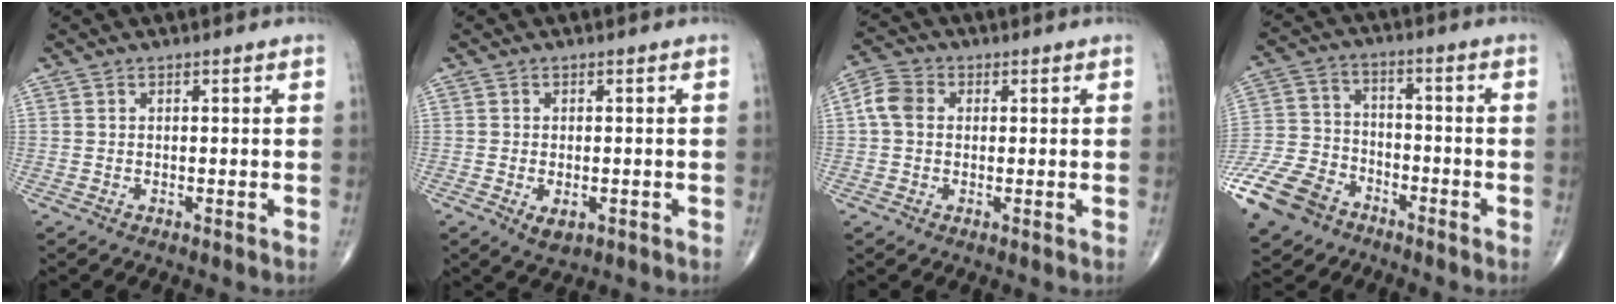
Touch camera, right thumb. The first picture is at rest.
{"total": 3.1, "force": [-1.0, 1.8, 2.3], "torque": [-0.034, 0.000, -0.008]}
{"total": 5.2, "force": [0.5, 4.1, 3.1], "torque": [-0.063, 0.016, 0.003]}
{"total": 11.5, "force": [-6.8, 7.4, 5.5], "torque": [-0.113, 0.016, -0.133]}